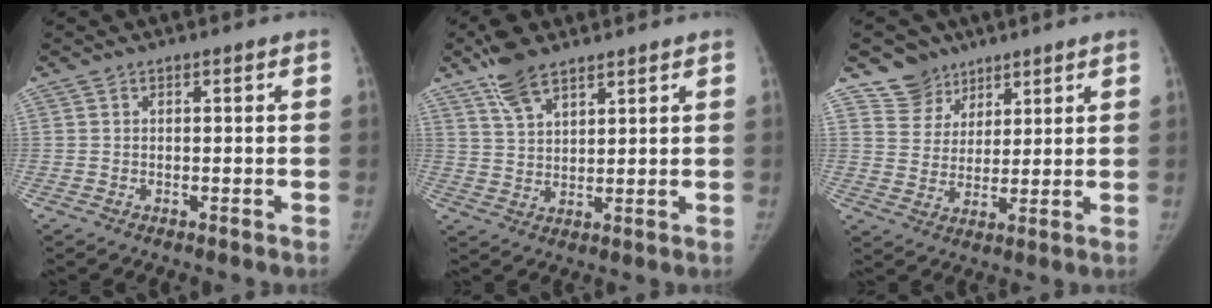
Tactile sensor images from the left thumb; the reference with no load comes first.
{"total": 7.9, "force": [5.8, 3.2, 4.3], "torque": [-0.071, -0.018, 0.114]}
{"total": 7.4, "force": [5.3, 5.2, 0.0], "torque": [0.033, -0.044, 0.099]}